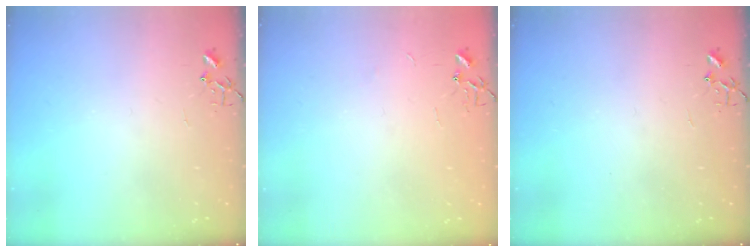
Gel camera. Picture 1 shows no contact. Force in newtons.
{"total": 2.4, "press": 2.4, "slide": 0.3}
{"total": 0.0}